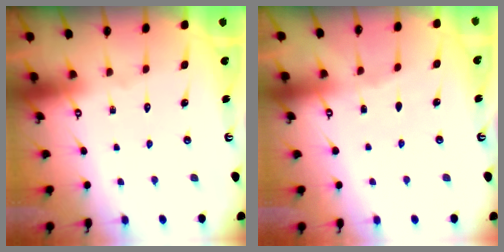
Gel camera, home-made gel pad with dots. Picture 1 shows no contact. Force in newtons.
{"total": 2.2, "press": 2.2, "slide": 0.3}